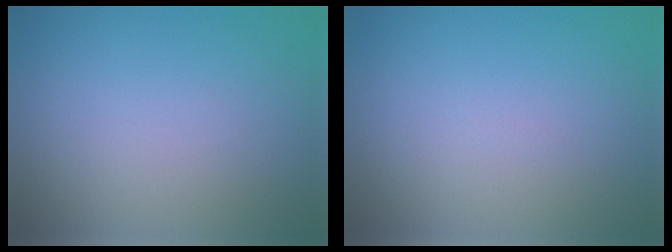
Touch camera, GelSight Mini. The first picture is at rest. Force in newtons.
{"total": 0.0}